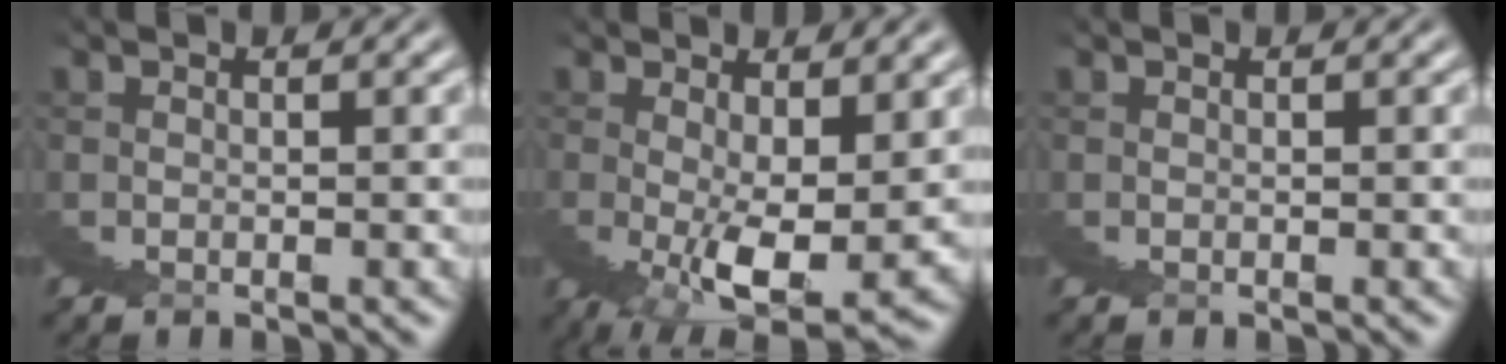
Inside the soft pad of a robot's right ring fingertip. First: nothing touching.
{"total": 3.8, "force": [0.7, -1.5, 3.4], "torque": [-0.017, 0.025, 0.001]}
{"total": 0.0}